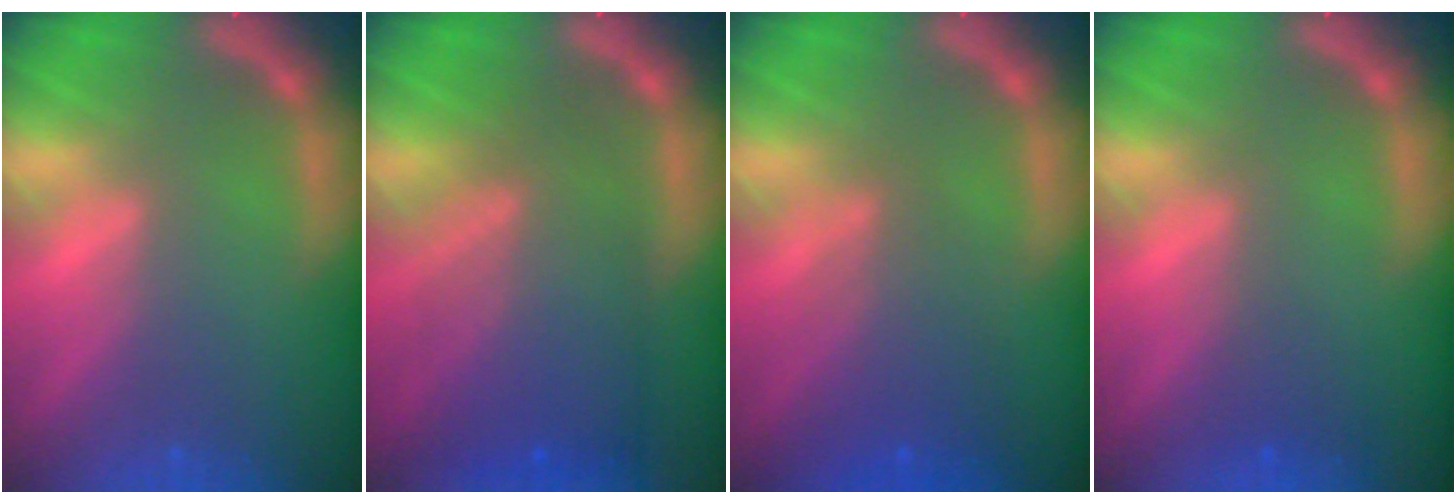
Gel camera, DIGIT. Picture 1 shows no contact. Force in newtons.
{"total": 8.1}
{"total": 4.1}
{"total": 1.0}